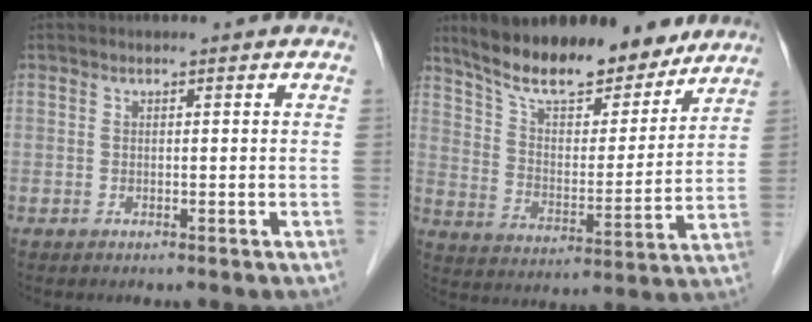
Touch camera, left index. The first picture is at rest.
{"total": 17.8, "force": [15.0, 5.0, 8.2], "torque": [-0.128, 0.001, 0.244]}